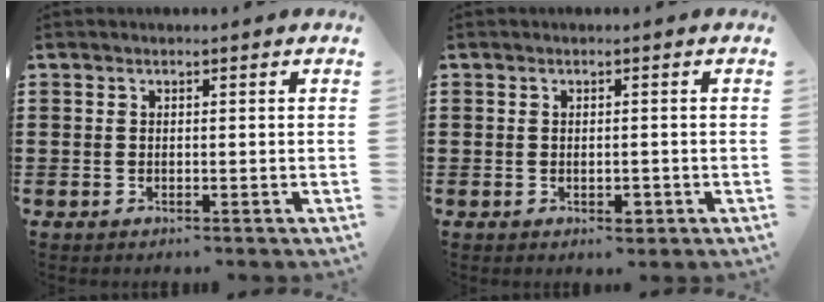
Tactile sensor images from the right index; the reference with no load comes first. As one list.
[{"total": 1.6, "force": [-0.5, 0.8, 1.3], "torque": [-0.025, 0.000, -0.009]}]